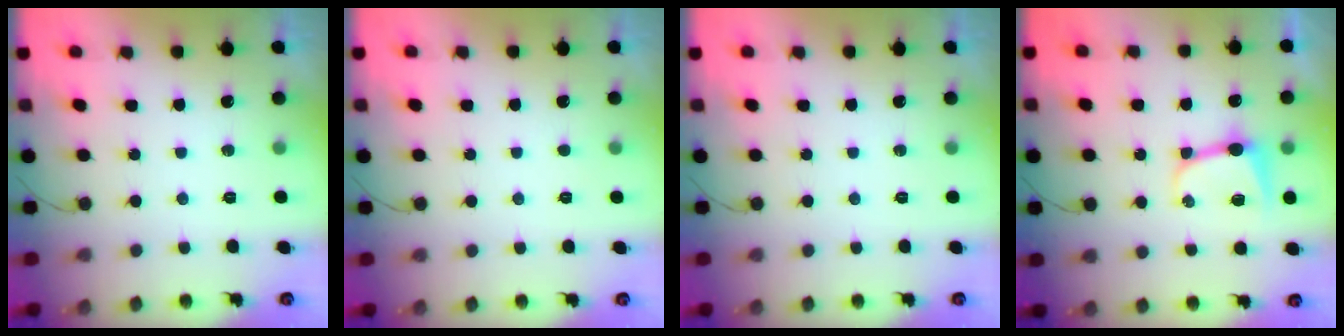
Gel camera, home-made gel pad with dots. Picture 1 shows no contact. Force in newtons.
{"total": 1.6, "press": 1.6, "slide": 0.1}
{"total": 0.0}
{"total": 8.5, "press": 8.4, "slide": 0.8}